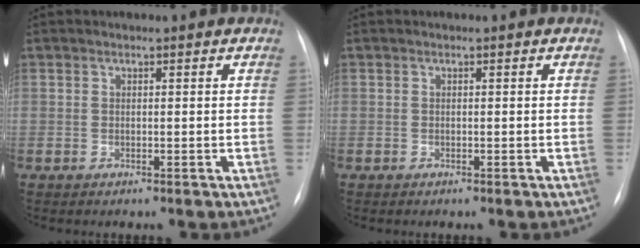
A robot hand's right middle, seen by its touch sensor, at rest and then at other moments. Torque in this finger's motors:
{"motor_torque": [0.30, -0.31, -0.13, -0.16]}